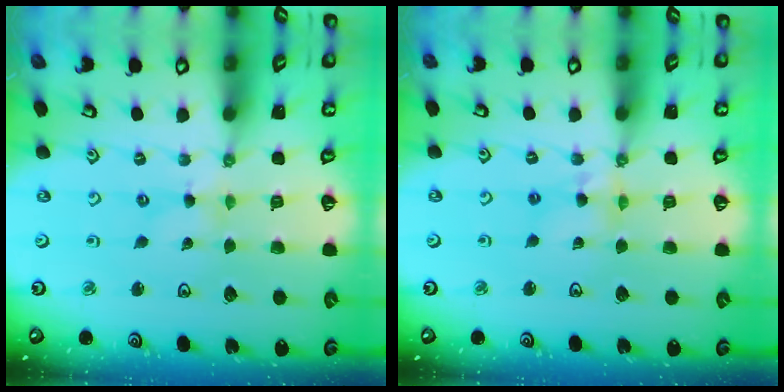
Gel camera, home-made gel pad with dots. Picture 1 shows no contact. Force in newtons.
{"total": 6.7, "press": 6.7, "slide": 0.7}